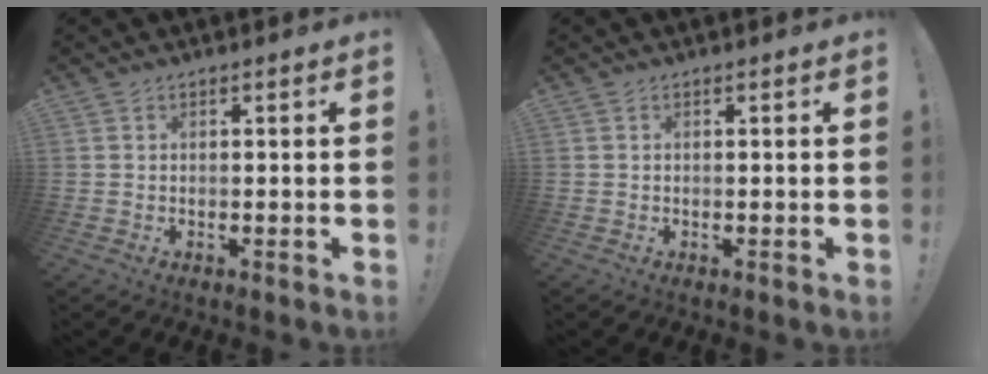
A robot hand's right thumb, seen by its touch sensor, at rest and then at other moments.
{"total": 0.0}